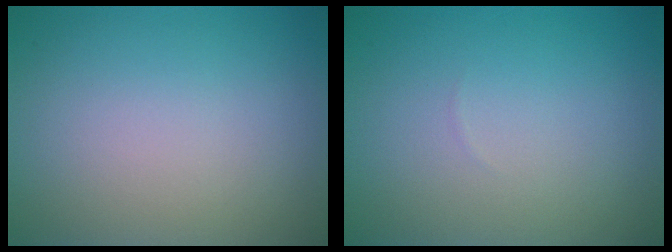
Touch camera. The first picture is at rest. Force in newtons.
{"total": 0.0}